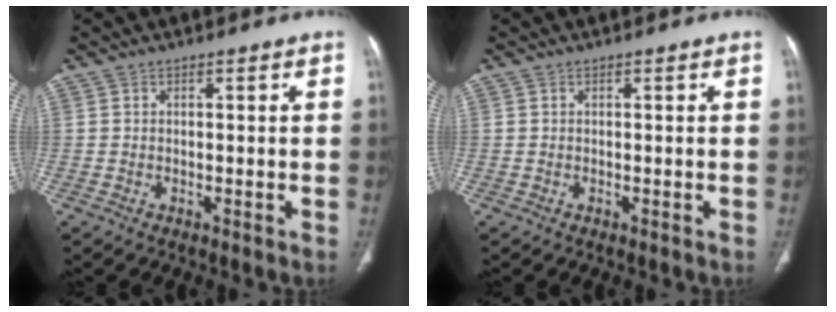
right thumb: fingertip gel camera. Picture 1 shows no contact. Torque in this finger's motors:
{"motor_torque": [0.00, 0.00, -0.15, 0.15, 0.00]}